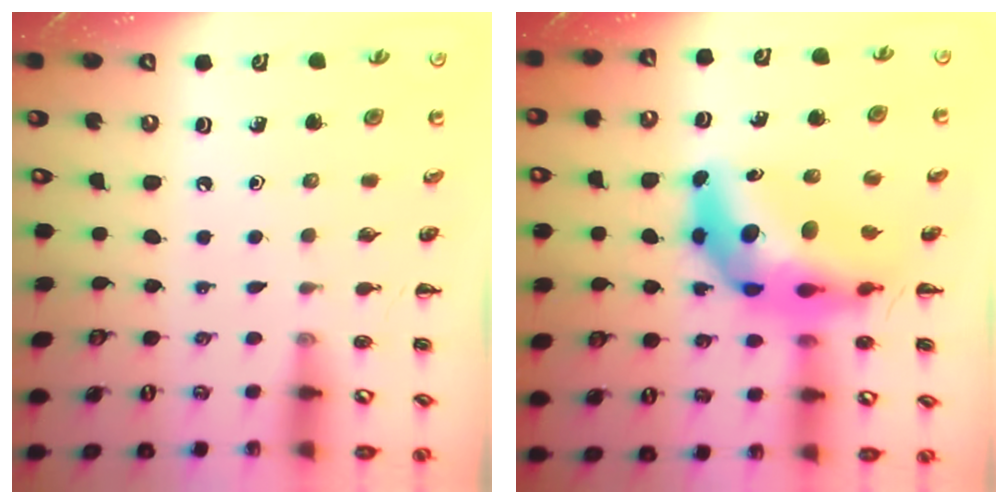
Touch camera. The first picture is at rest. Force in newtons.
{"total": 13.8, "press": 13.1, "slide": 4.3}